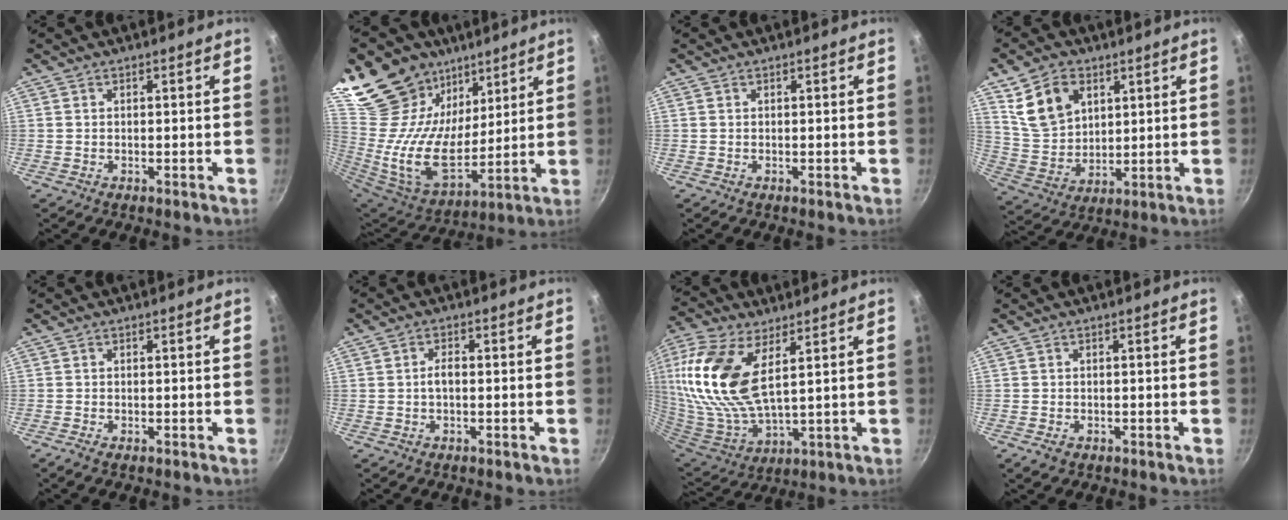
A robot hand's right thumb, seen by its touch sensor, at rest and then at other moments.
{"total": 23.6, "force": [15.2, 14.7, 10.6], "torque": [-0.193, -0.096, 0.281]}
{"total": 0.0}
{"total": 11.6, "force": [5.1, 8.1, 6.6], "torque": [-0.096, -0.019, 0.113]}
{"total": 1.0, "force": [-0.6, 0.3, 0.7], "torque": [-0.018, 0.001, -0.014]}
{"total": 2.2, "force": [-0.2, 1.1, 1.9], "torque": [-0.031, 0.011, -0.005]}
{"total": 18.6, "force": [6.3, 8.7, 15.2], "torque": [-0.314, -0.025, 0.127]}
{"total": 2.0, "force": [-0.9, 1.4, 1.1], "torque": [-0.018, 0.002, -0.012]}